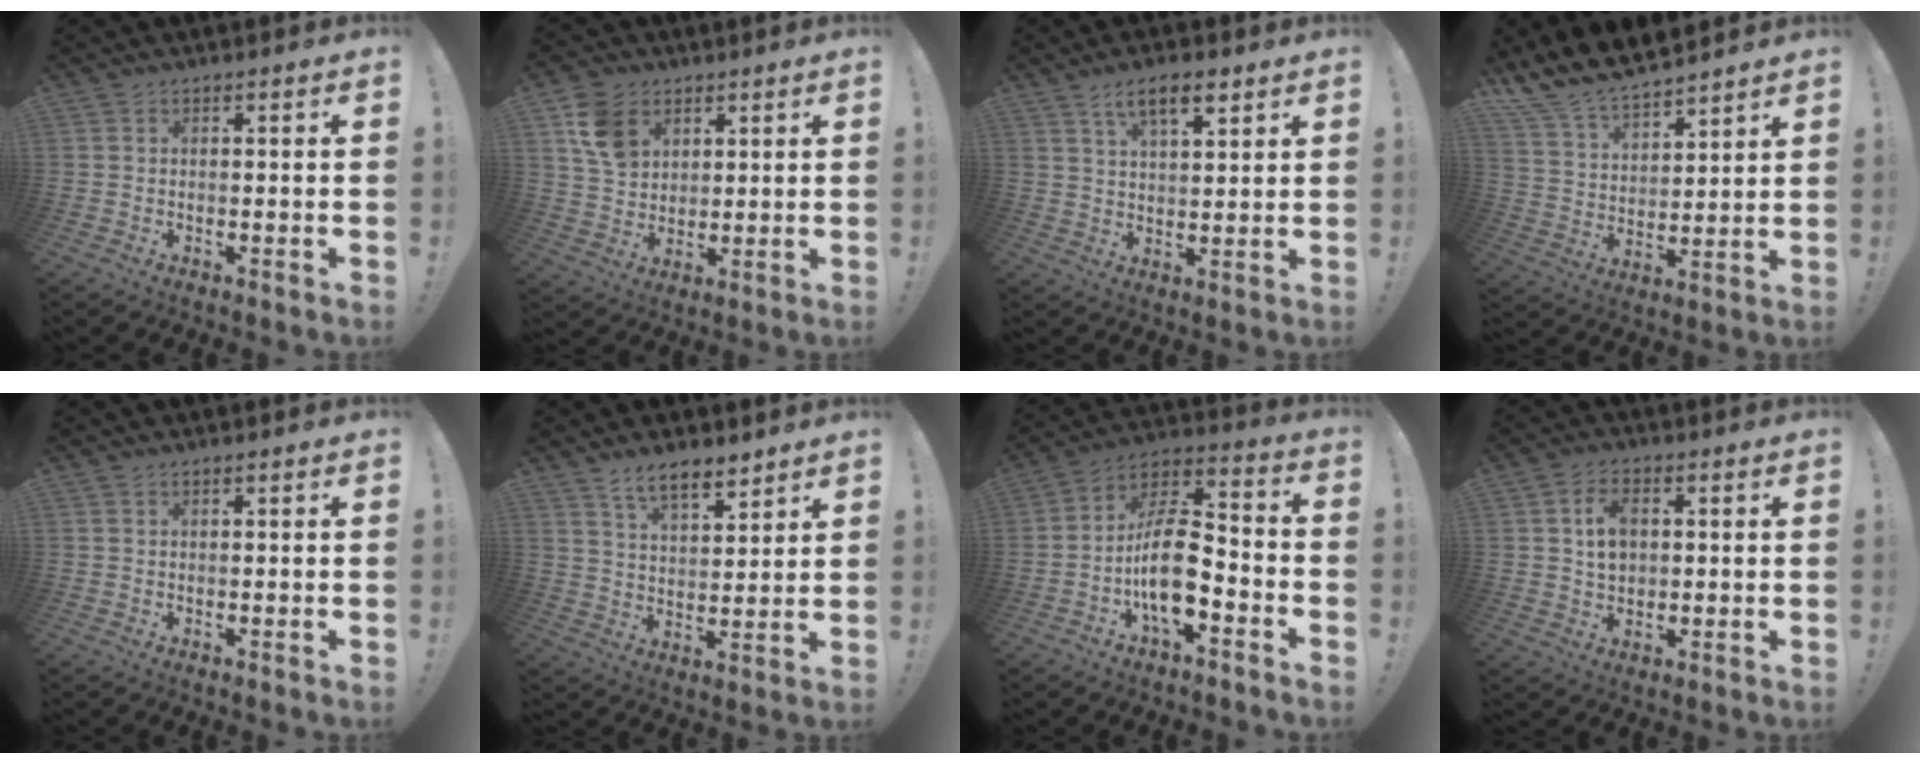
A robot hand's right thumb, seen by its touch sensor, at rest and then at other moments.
{"total": 11.4, "force": [5.5, 8.5, 5.3], "torque": [-0.081, -0.013, 0.111]}
{"total": 8.2, "force": [5.0, 3.0, 5.7], "torque": [-0.085, -0.019, 0.087]}
{"total": 11.6, "force": [10.8, 3.1, 3.0], "torque": [-0.085, -0.091, 0.199]}
{"total": 0.6, "force": [0.5, 0.0, 0.3], "torque": [0.001, -0.003, 0.008]}
{"total": 9.1, "force": [7.2, 2.9, 4.7], "torque": [-0.070, -0.049, 0.132]}
{"total": 15.8, "force": [-5.1, 7.7, 12.8], "torque": [-0.239, 0.033, -0.083]}
{"total": 7.7, "force": [1.6, 5.5, 5.1], "torque": [-0.067, 0.003, 0.028]}